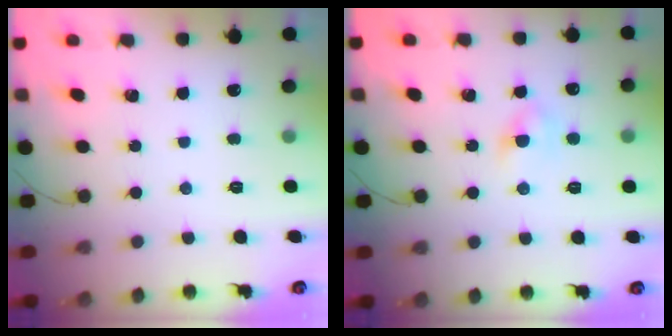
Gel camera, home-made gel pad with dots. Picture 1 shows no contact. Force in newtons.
{"total": 3.0, "press": 2.8, "slide": 1.0}